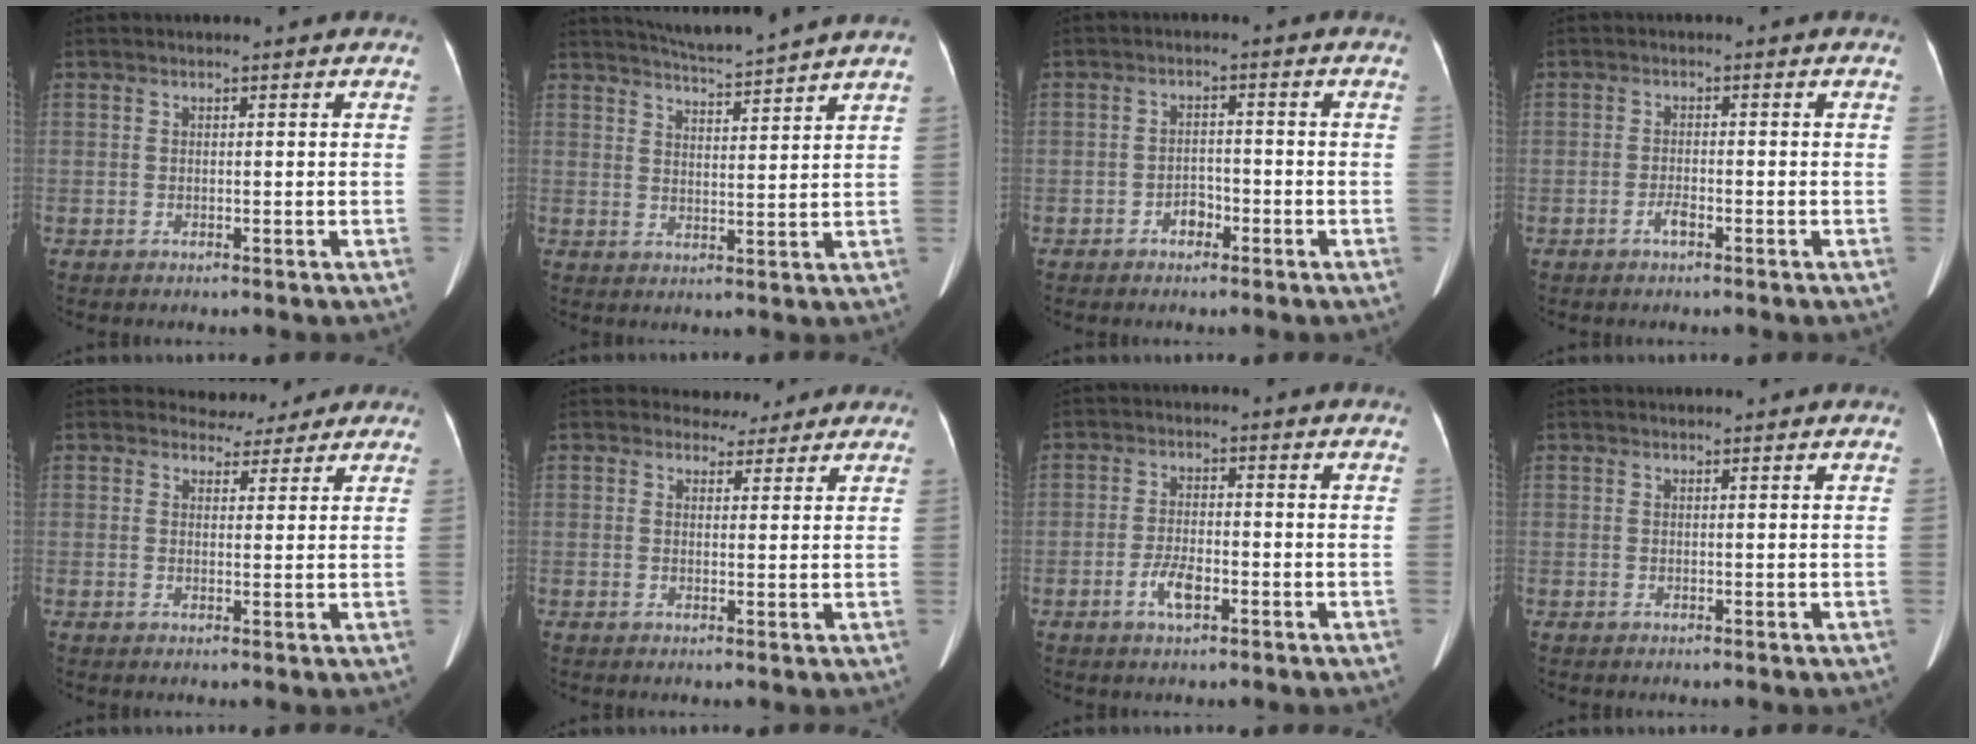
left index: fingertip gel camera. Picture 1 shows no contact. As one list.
[{"total": 8.6, "force": [8.0, -1.4, 2.7], "torque": [-0.055, 0.002, 0.125]}, {"total": 2.5, "force": [-1.6, 1.5, 1.2], "torque": [-0.016, 0.007, -0.026]}, {"total": 1.6, "force": [-1.0, 0.3, 1.2], "torque": [-0.025, 0.000, -0.019]}, {"total": 4.2, "force": [3.6, 2.2, 0.1], "torque": [0.004, 0.005, 0.039]}, {"total": 3.8, "force": [3.2, 1.9, 0.1], "torque": [0.003, 0.003, 0.036]}, {"total": 4.0, "force": [-1.9, 1.3, 3.2], "torque": [-0.066, 0.001, -0.036]}, {"total": 1.4, "force": [1.3, 0.0, 0.4], "torque": [-0.008, 0.020, 0.020]}]